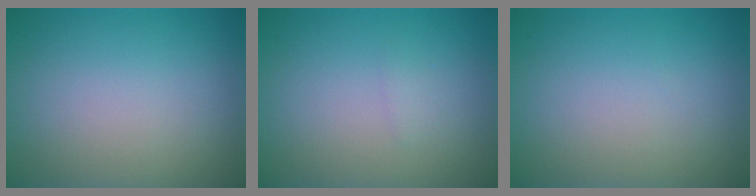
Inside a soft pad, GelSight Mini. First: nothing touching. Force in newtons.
{"total": 0.5, "press": 0.5, "slide": 0.0}
{"total": 0.0}